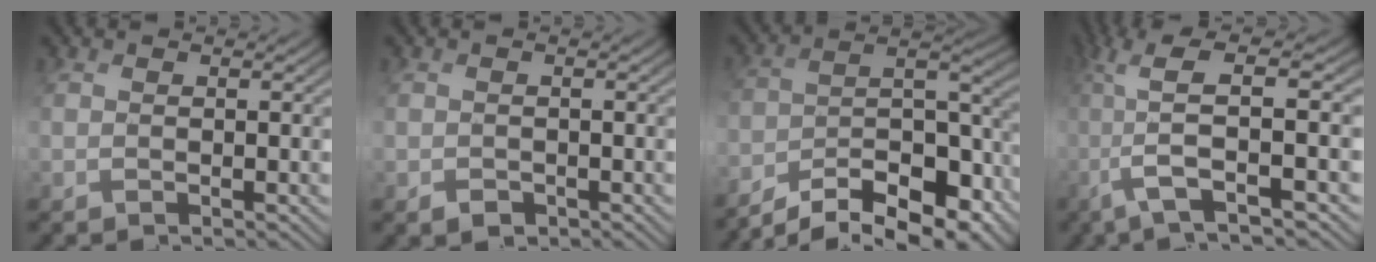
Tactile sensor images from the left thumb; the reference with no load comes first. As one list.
[{"total": 1.3, "force": [-0.7, 0.9, 0.5], "torque": [-0.009, -0.006, -0.014]}, {"total": 15.1, "force": [-11.7, 4.9, 8.2], "torque": [-0.172, -0.004, -0.183]}, {"total": 8.6, "force": [-1.3, 1.3, 8.4], "torque": [-0.157, 0.022, -0.037]}]